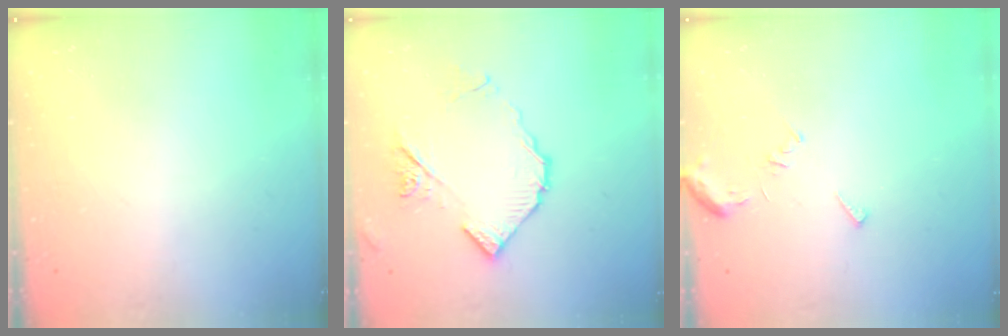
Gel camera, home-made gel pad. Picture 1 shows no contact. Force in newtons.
{"total": 10.6, "press": 10.5, "slide": 1.2}
{"total": 5.8, "press": 5.8, "slide": 0.5}